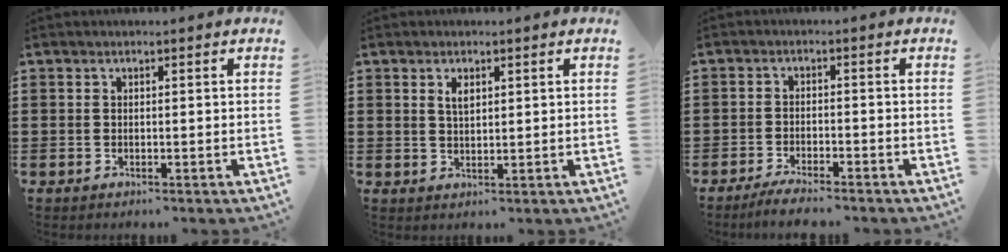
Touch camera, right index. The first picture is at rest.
{"total": 2.1, "force": [1.0, 0.9, 1.6], "torque": [-0.035, 0.004, 0.018]}
{"total": 2.8, "force": [-2.7, 0.0, 0.7], "torque": [-0.013, 0.003, -0.054]}